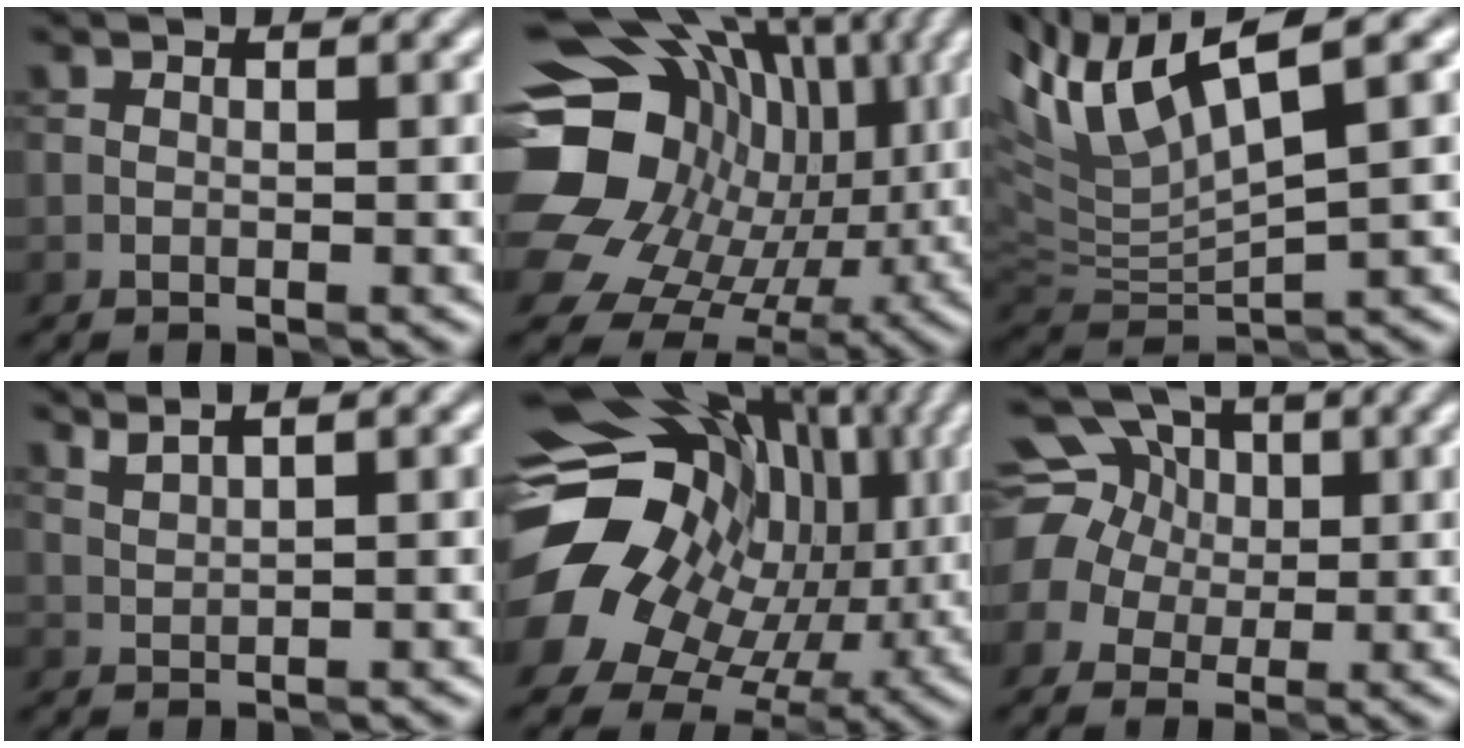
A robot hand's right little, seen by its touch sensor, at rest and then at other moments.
{"total": 20.3, "force": [2.6, 17.1, 10.7], "torque": [-0.198, 0.009, 0.049]}
{"total": 6.8, "force": [3.8, 1.4, 5.5], "torque": [-0.119, 0.013, 0.074]}
{"total": 2.1, "force": [1.9, 0.2, 1.0], "torque": [-0.020, 0.008, 0.034]}
{"total": 19.2, "force": [0.7, 16.0, 10.7], "torque": [-0.196, -0.003, 0.022]}
{"total": 10.7, "force": [3.4, 8.8, 4.9], "torque": [-0.133, 0.038, 0.039]}